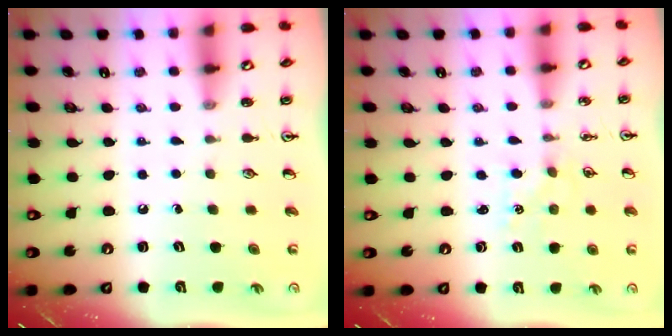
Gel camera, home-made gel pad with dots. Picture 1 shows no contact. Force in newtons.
{"total": 2.3, "press": 2.3, "slide": 0.3}